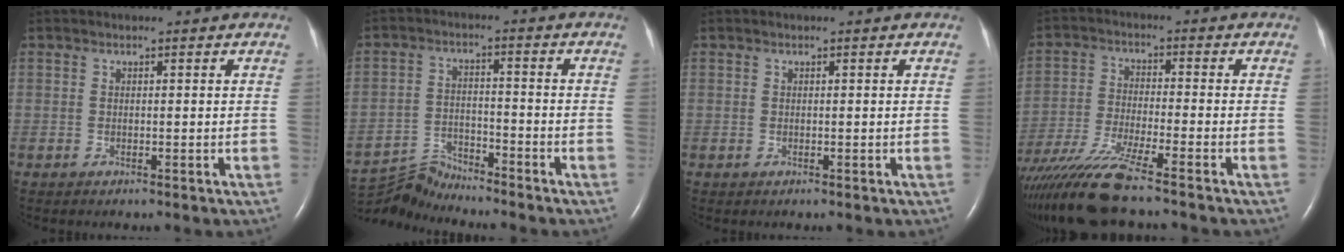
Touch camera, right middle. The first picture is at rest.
{"total": 6.3, "force": [-6.2, -0.5, -1.0], "torque": [0.007, -0.003, -0.113]}
{"total": 0.0}
{"total": 11.6, "force": [-9.7, -1.0, 6.3], "torque": [-0.121, -0.033, -0.174]}